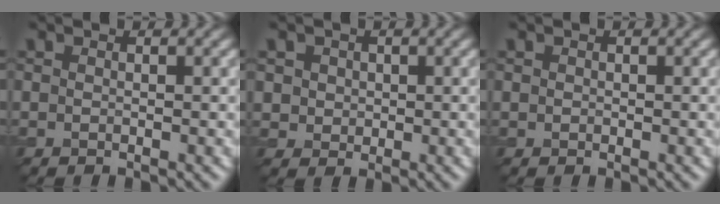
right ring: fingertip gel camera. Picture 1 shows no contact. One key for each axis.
{"total": 2.5, "fx": 1.1, "fy": 2.1, "fz": 0.8, "tx": -0.015, "ty": 0.014, "tz": 0.021}
{"total": 0.0}